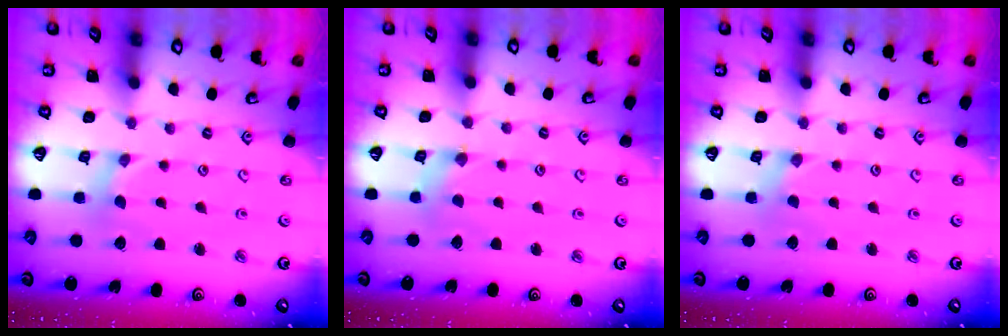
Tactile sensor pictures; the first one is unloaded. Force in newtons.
{"total": 1.2, "press": 1.2, "slide": 0.2}
{"total": 0.0}